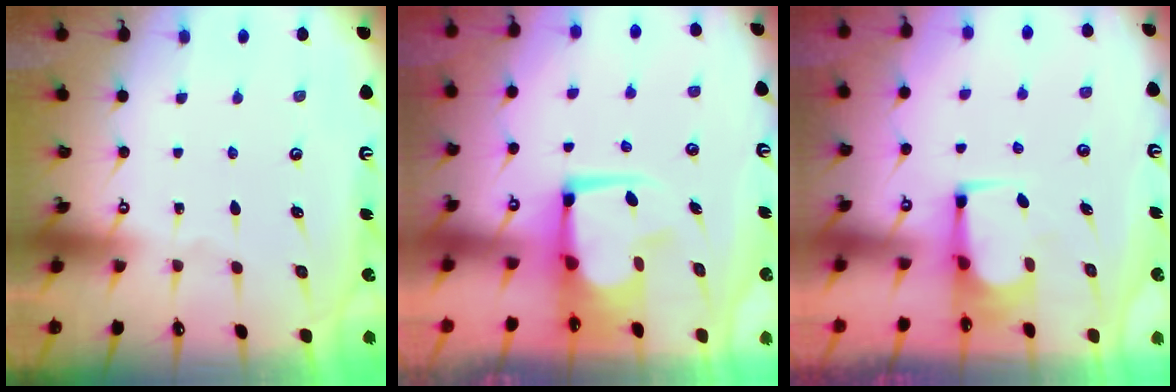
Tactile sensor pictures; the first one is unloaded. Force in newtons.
{"total": 7.1, "press": 6.9, "slide": 1.6}
{"total": 2.2, "press": 2.2, "slide": 0.1}